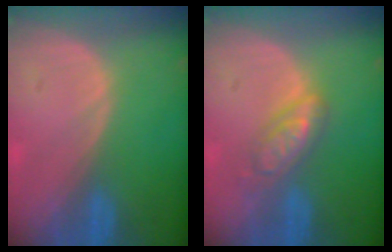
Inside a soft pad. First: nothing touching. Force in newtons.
{"total": 4.9, "press": 4.9, "slide": 0.1}